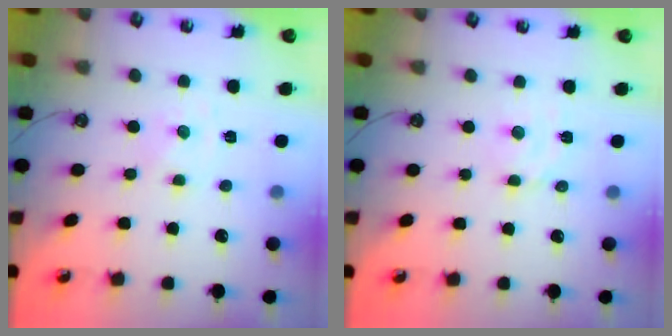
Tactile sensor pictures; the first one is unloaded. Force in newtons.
{"total": 3.3, "press": 3.3, "slide": 0.3}